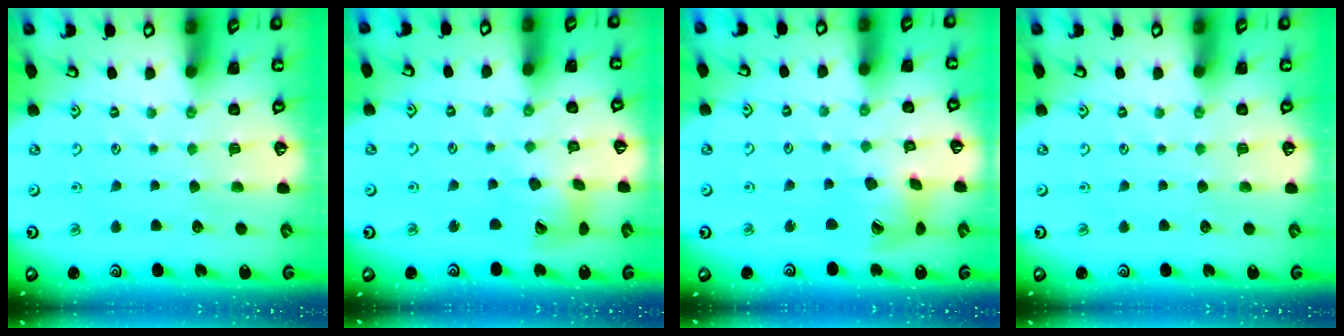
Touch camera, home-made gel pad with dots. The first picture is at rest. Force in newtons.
{"total": 10.4, "press": 10.4, "slide": 1.3}
{"total": 11.4, "press": 11.3, "slide": 1.5}
{"total": 0.0}